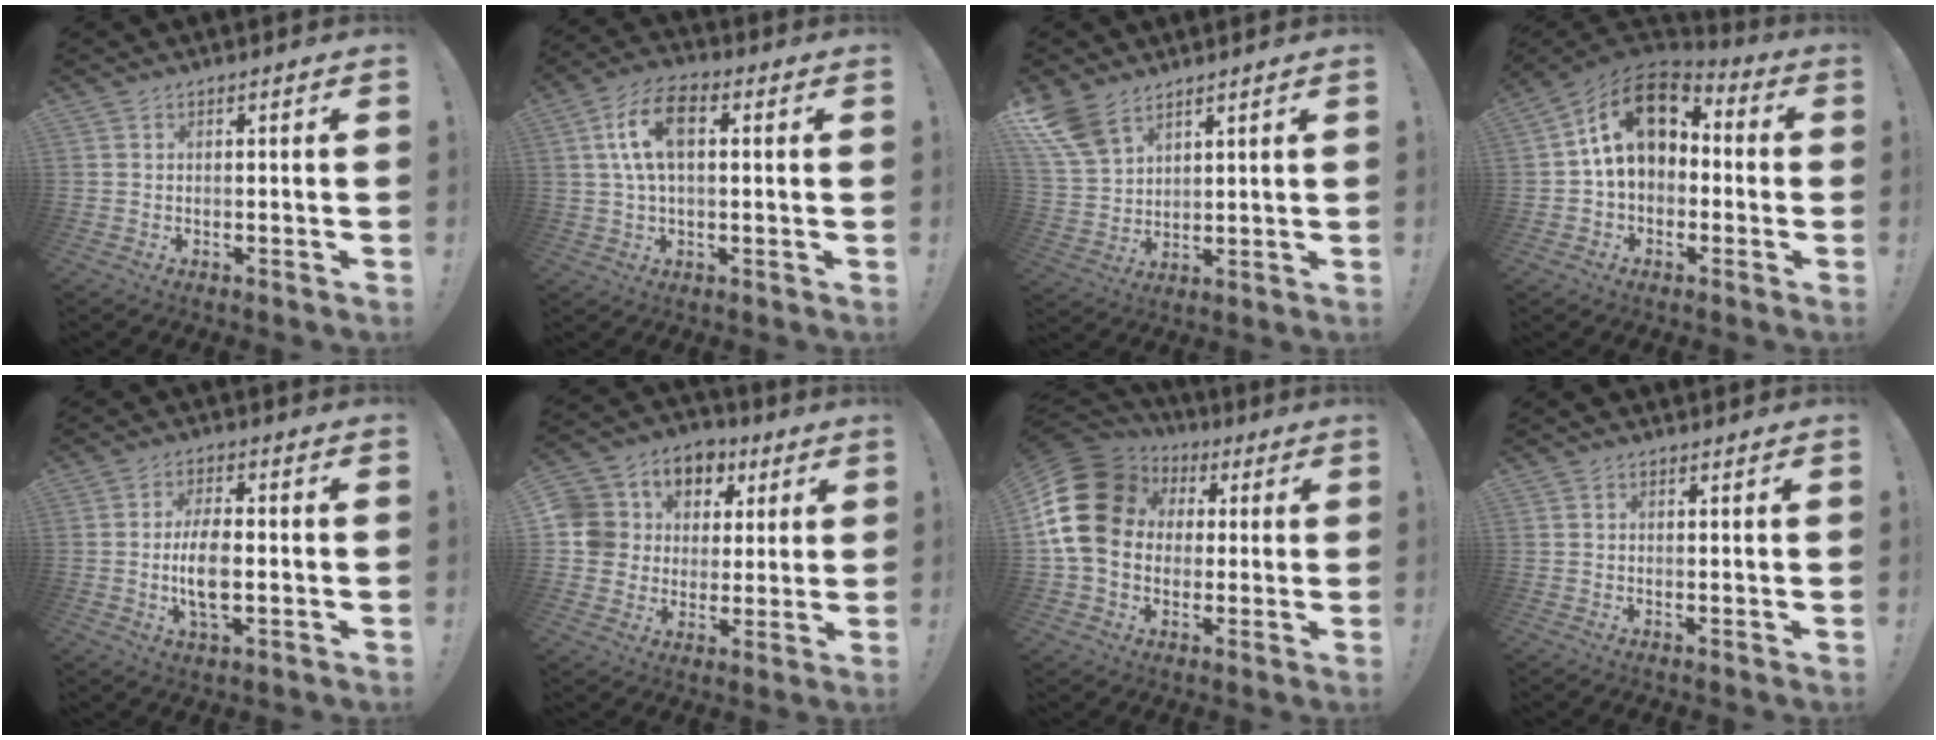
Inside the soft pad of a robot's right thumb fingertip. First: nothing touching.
{"total": 11.1, "force": [2.6, 5.9, 9.0], "torque": [-0.171, 0.009, 0.049]}
{"total": 10.6, "force": [7.4, 5.8, 4.9], "torque": [-0.110, -0.037, 0.151]}
{"total": 17.2, "force": [4.1, 11.7, 11.8], "torque": [-0.196, 0.008, 0.072]}
{"total": 8.8, "force": [-1.0, 3.6, 8.0], "torque": [-0.167, -0.005, -0.021]}
{"total": 11.3, "force": [3.3, 10.2, 3.6], "torque": [-0.058, -0.013, 0.080]}
{"total": 19.1, "force": [2.6, 15.2, 11.3], "torque": [-0.217, 0.002, 0.055]}
{"total": 0.5, "force": [-0.5, 0.0, -0.1], "torque": [0.003, 0.007, -0.009]}